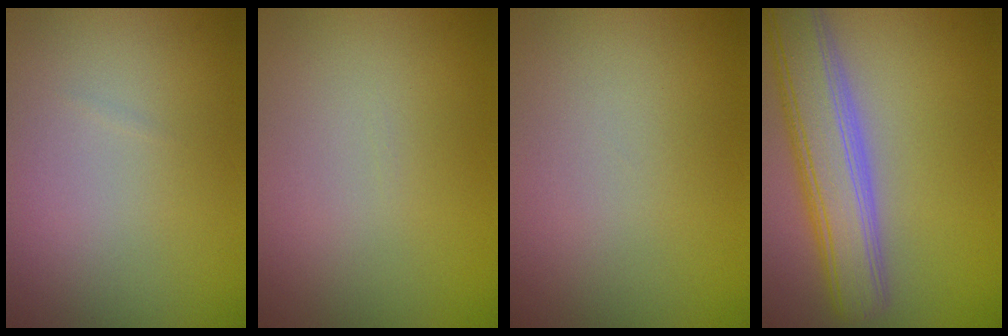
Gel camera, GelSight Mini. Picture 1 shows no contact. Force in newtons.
{"total": 0.0}
{"total": 0.0}
{"total": 7.0, "press": 7.0, "slide": 0.8}